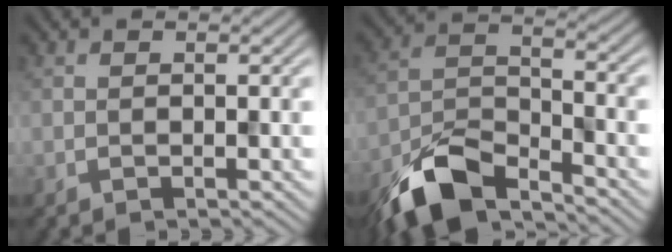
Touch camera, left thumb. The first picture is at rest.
{"total": 10.0, "force": [-7.6, 3.3, 5.5], "torque": [-0.107, -0.007, -0.166]}